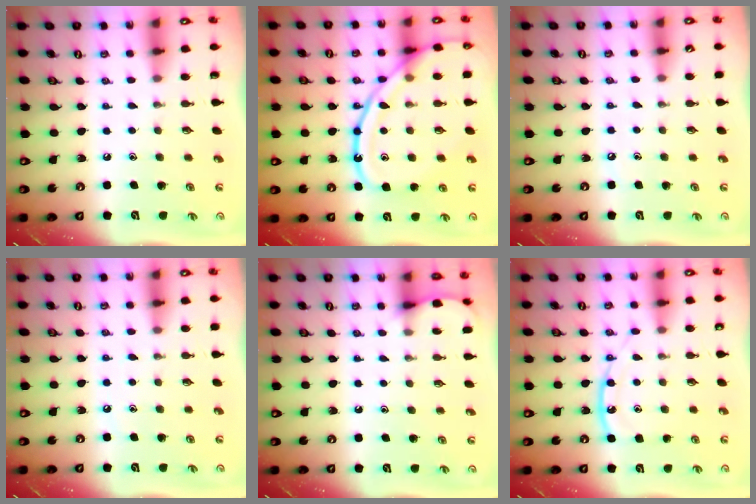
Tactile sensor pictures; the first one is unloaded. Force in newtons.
{"total": 19.4, "press": 19.3, "slide": 1.9}
{"total": 2.5, "press": 2.4, "slide": 0.4}
{"total": 4.5, "press": 4.4, "slide": 0.7}
{"total": 3.5, "press": 3.5, "slide": 0.5}
{"total": 11.7, "press": 11.7, "slide": 0.9}